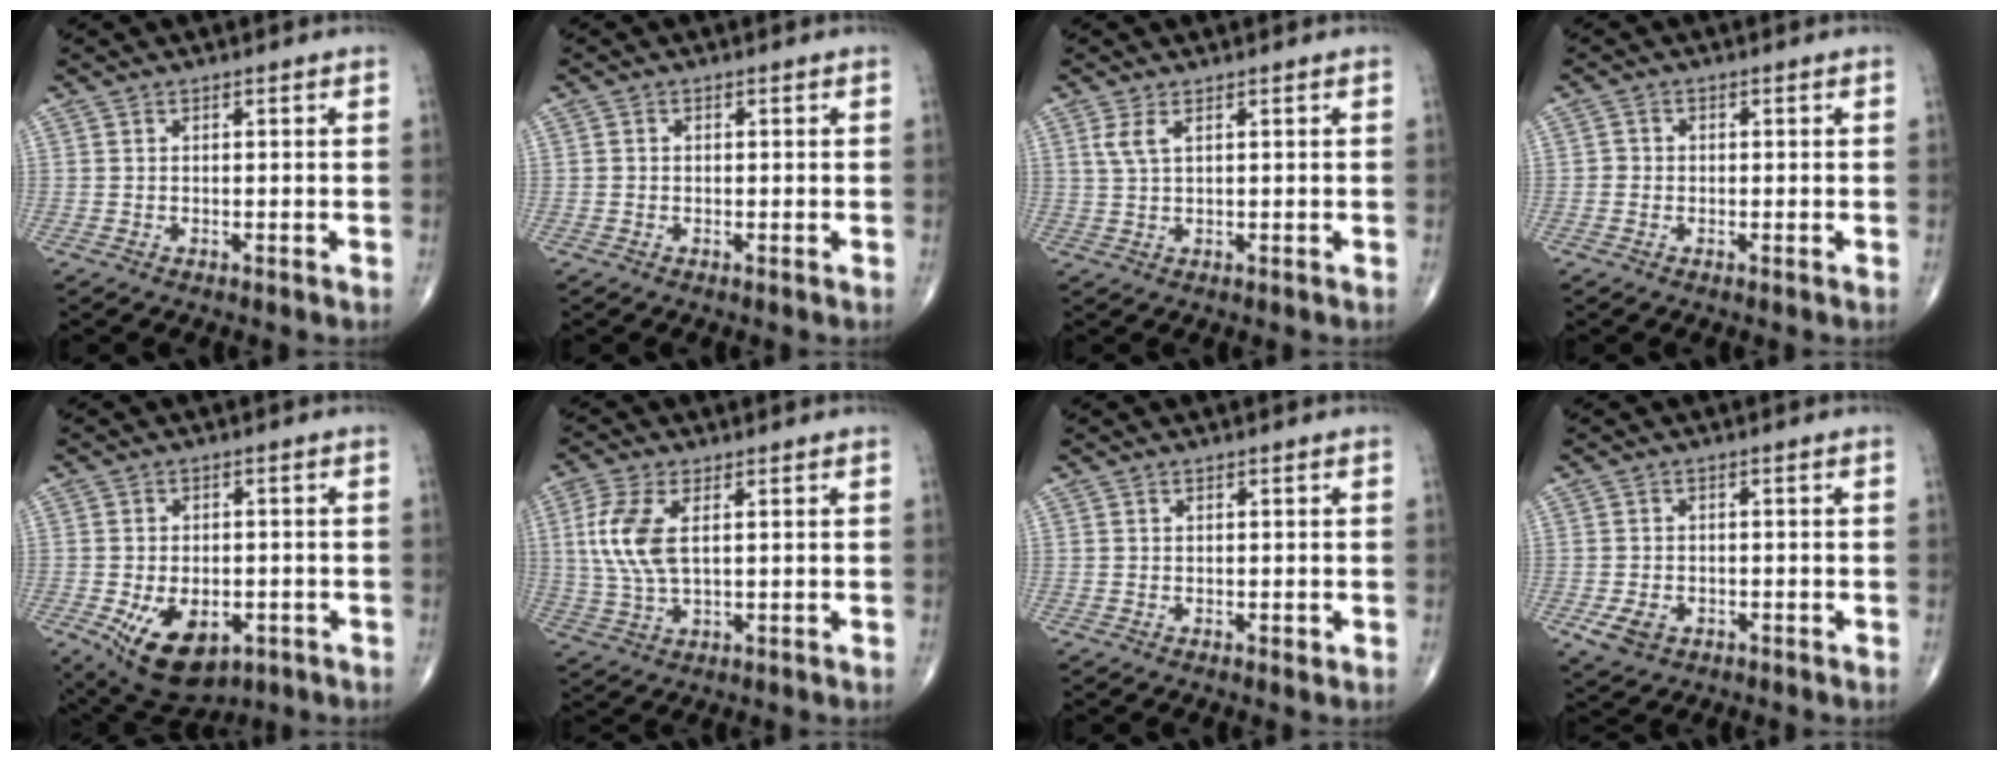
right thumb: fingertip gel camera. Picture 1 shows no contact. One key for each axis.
{"total": 0.7, "fx": -0.2, "fy": 0.6, "fz": 0.2, "tx": -0.001, "ty": 0.002, "tz": -0.006}
{"total": 2.8, "fx": 1.2, "fy": 1.0, "fz": 2.3, "tx": -0.058, "ty": 0.006, "tz": 0.034}
{"total": 1.5, "fx": -0.5, "fy": 1.4, "fz": 0.4, "tx": 0.002, "ty": 0.006, "tz": -0.013}
{"total": 12.6, "fx": -4.8, "fy": 7.5, "fz": 9.0, "tx": -0.133, "ty": 0.003, "tz": -0.060}
{"total": 9.3, "fx": 1.8, "fy": 4.5, "fz": 7.9, "tx": -0.187, "ty": -0.001, "tz": 0.038}
{"total": 0.8, "fx": -0.3, "fy": 0.5, "fz": 0.6, "tx": -0.007, "ty": -0.002, "tz": -0.005}
{"total": 4.5, "fx": -1.9, "fy": 3.2, "fz": 2.6, "tx": -0.048, "ty": 0.001, "tz": -0.028}